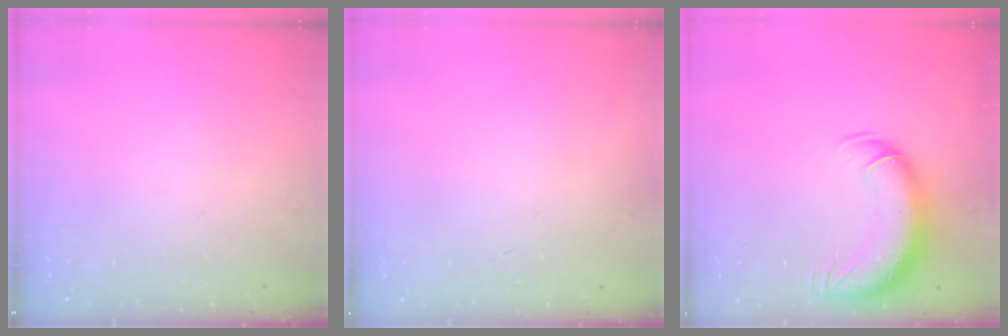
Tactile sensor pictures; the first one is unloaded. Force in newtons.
{"total": 0.6, "press": 0.5, "slide": 0.2}
{"total": 13.1, "press": 12.8, "slide": 3.1}